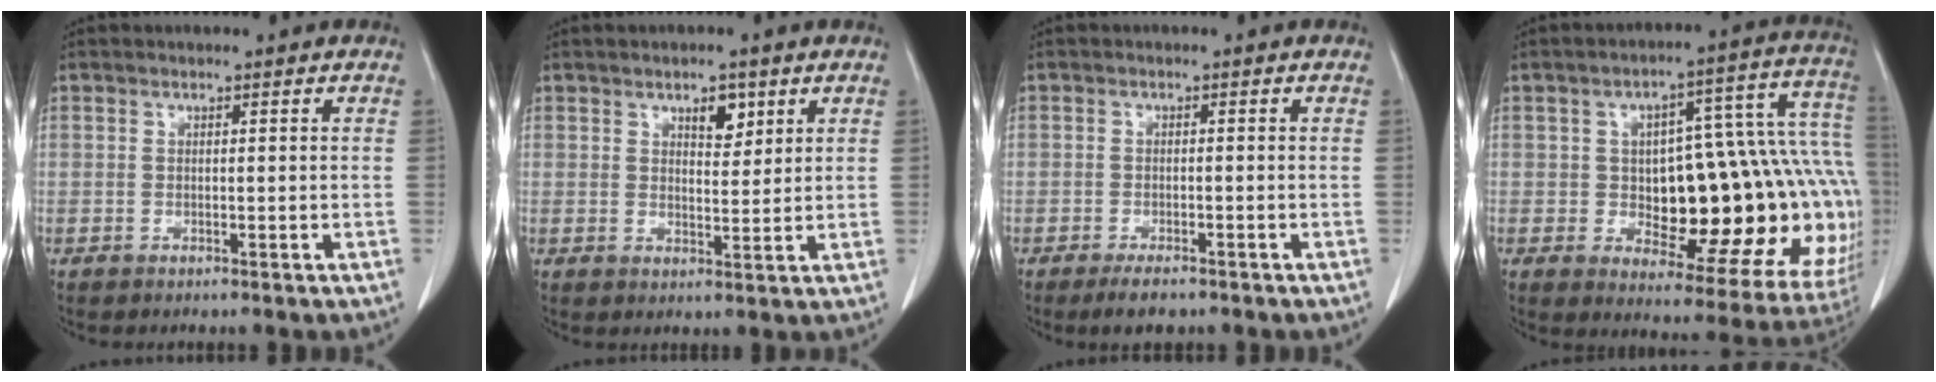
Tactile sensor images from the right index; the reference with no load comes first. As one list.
[{"total": 3.6, "force": [2.1, 1.5, 2.5], "torque": [-0.036, -0.003, 0.034]}, {"total": 3.2, "force": [-2.4, 1.0, 1.8], "torque": [-0.034, -0.004, -0.035]}, {"total": 24.5, "force": [-2.2, 8.0, 23.0], "torque": [-0.213, 0.049, -0.004]}]